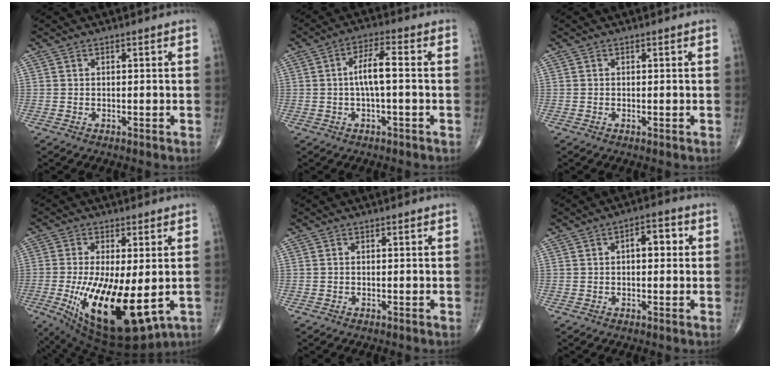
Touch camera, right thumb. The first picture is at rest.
{"total": 5.8, "force": [-0.2, 1.1, 5.7], "torque": [-0.117, 0.018, -0.008]}
{"total": 0.0}
{"total": 18.7, "force": [-3.8, 7.1, 16.9], "torque": [-0.307, -0.032, -0.037]}
{"total": 0.0}
{"total": 5.2, "force": [0.9, 2.7, 4.4], "torque": [-0.045, 0.014, 0.006]}